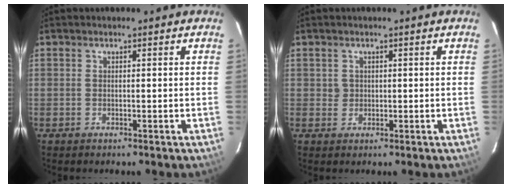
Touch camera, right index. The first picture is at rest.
{"total": 1.5, "force": [0.4, 1.4, 0.0], "torque": [0.007, 0.005, 0.006]}